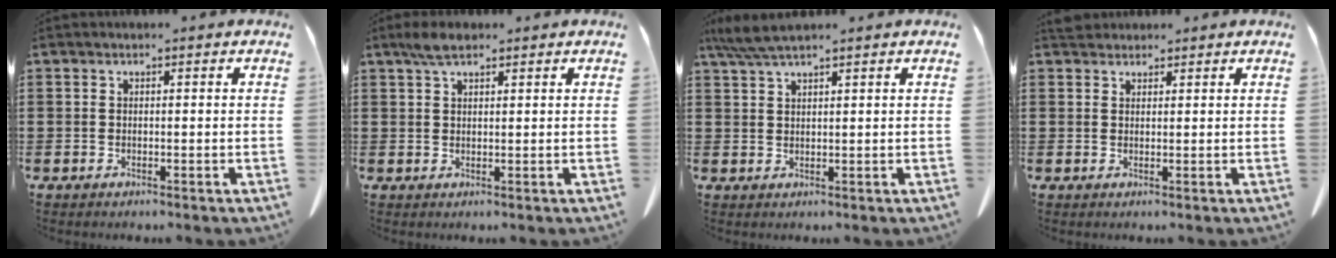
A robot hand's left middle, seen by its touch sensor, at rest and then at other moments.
{"total": 3.1, "force": [2.1, 1.0, 2.0], "torque": [-0.047, 0.003, 0.039]}
{"total": 4.2, "force": [3.3, 0.3, 2.6], "torque": [-0.058, -0.005, 0.063]}
{"total": 2.3, "force": [2.0, 1.0, 0.6], "torque": [-0.019, 0.004, 0.041]}